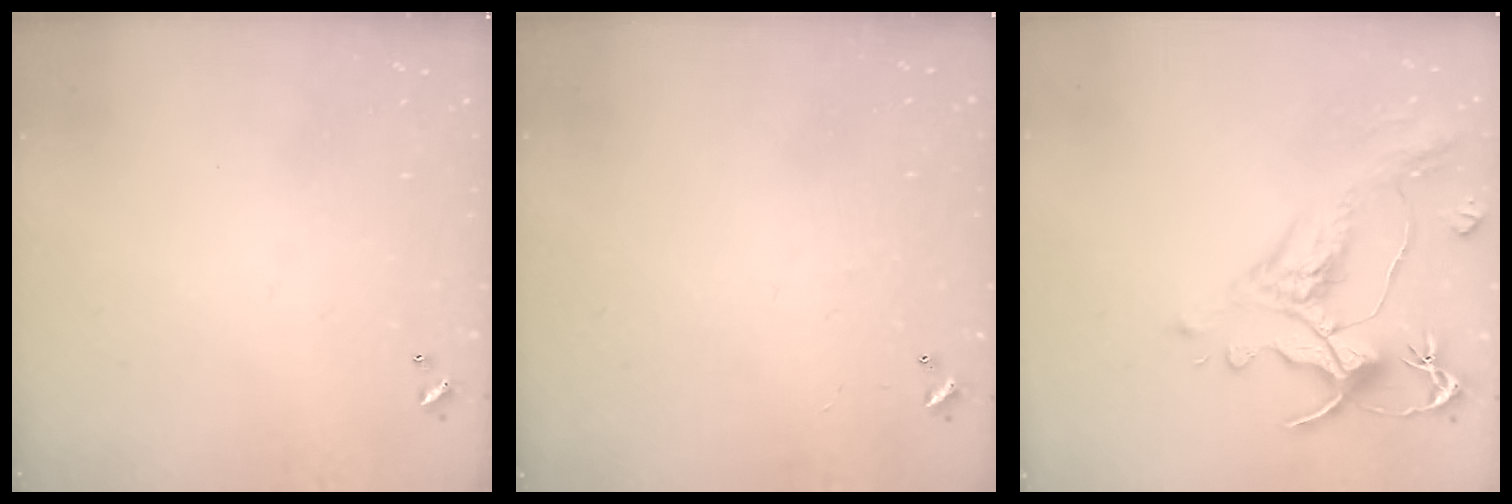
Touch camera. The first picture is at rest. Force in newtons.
{"total": 4.0, "press": 3.9, "slide": 0.3}
{"total": 1.6, "press": 0.4, "slide": 1.5}